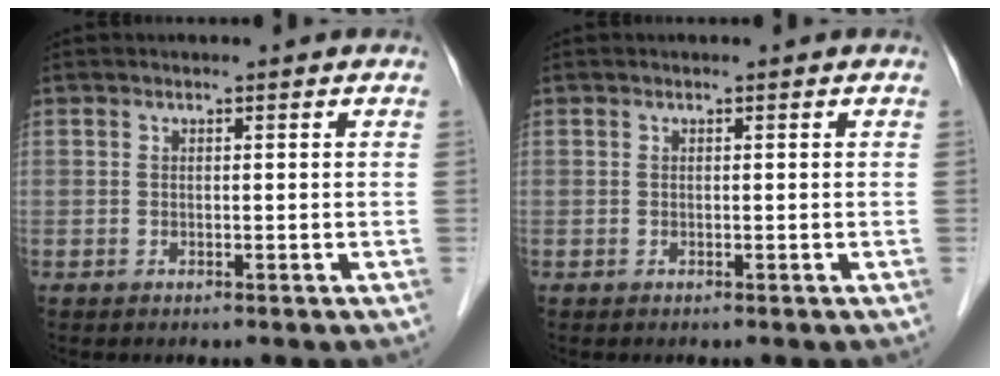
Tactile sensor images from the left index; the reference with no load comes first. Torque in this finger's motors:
{"motor_torque": [0.00, 0.00, 0.00, 0.00]}